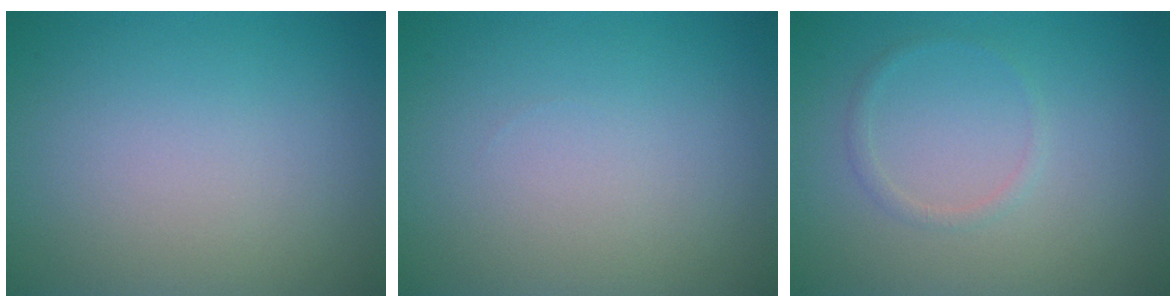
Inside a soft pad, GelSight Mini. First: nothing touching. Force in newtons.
{"total": 0.0}
{"total": 0.9, "press": 0.9, "slide": 0.1}